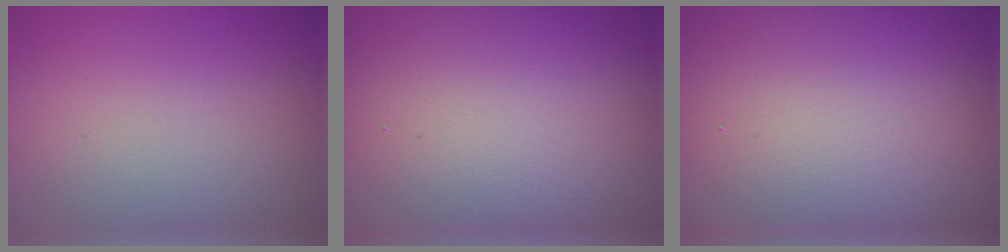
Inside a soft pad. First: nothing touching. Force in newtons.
{"total": 18.0, "press": 18.0, "slide": 1.2}
{"total": 23.9, "press": 23.9, "slide": 1.7}